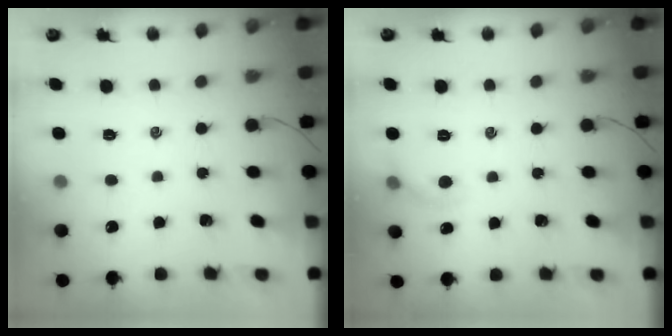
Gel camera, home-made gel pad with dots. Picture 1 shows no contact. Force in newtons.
{"total": 5.2, "press": 5.1, "slide": 1.0}